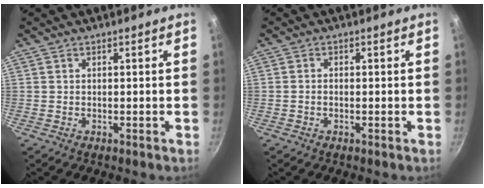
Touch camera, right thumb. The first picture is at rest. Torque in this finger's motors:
{"motor_torque": [-0.47, -0.12, -0.28, -0.12, 0.08]}